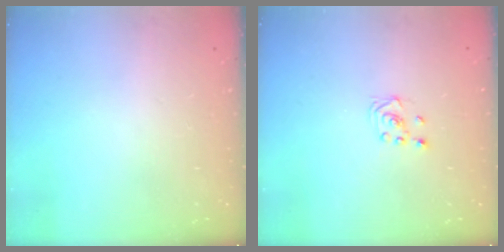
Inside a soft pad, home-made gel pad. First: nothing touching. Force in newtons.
{"total": 2.3, "press": 2.2, "slide": 0.7}